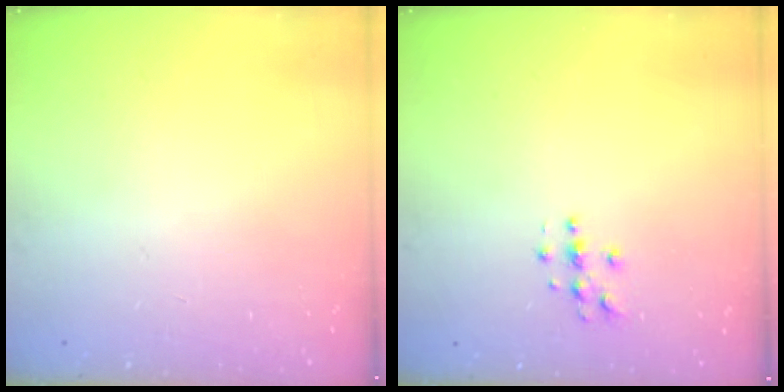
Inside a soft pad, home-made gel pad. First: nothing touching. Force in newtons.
{"total": 4.6, "press": 4.6, "slide": 0.4}